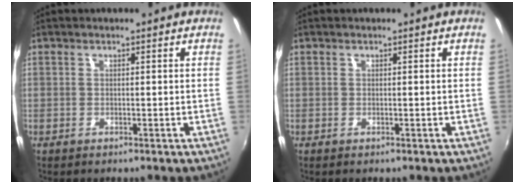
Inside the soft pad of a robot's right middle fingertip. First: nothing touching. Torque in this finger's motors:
{"motor_torque": [0.09, -0.13, 0.08, 0.01]}